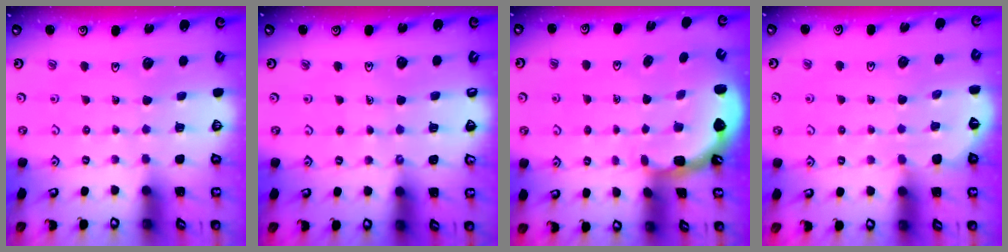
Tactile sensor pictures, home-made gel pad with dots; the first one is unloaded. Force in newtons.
{"total": 0.9, "press": 0.9, "slide": 0.1}
{"total": 2.4, "press": 1.5, "slide": 1.9}
{"total": 4.9, "press": 4.5, "slide": 2.0}